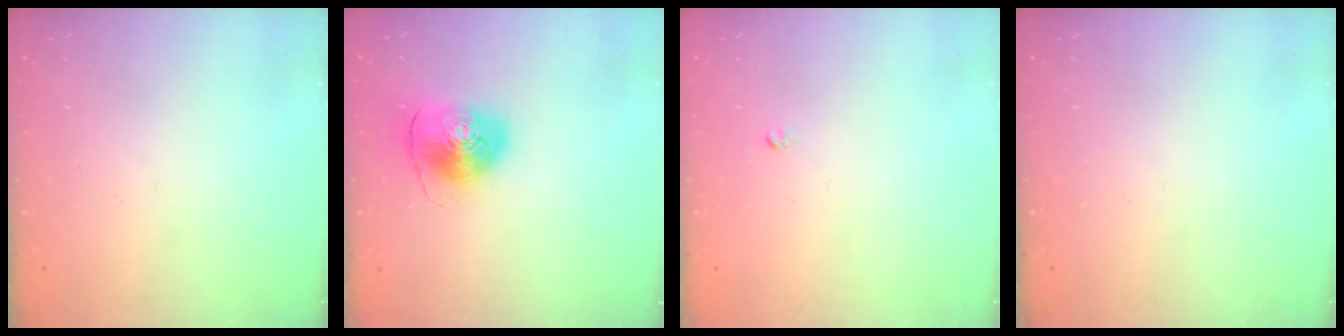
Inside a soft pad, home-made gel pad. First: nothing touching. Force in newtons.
{"total": 10.2, "press": 10.1, "slide": 1.5}
{"total": 2.5, "press": 2.5, "slide": 0.2}
{"total": 0.0}